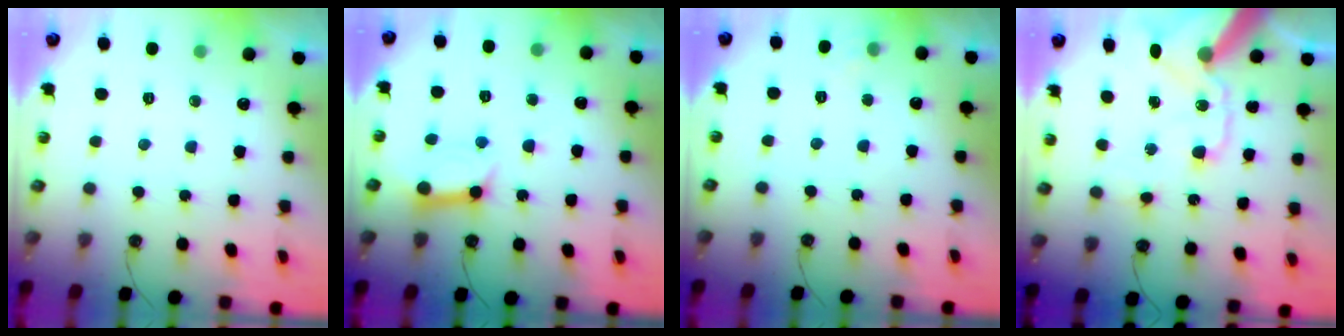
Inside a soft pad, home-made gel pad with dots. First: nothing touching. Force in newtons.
{"total": 10.8, "press": 10.8, "slide": 1.3}
{"total": 5.1, "press": 5.1, "slide": 0.5}
{"total": 17.7, "press": 17.5, "slide": 2.6}